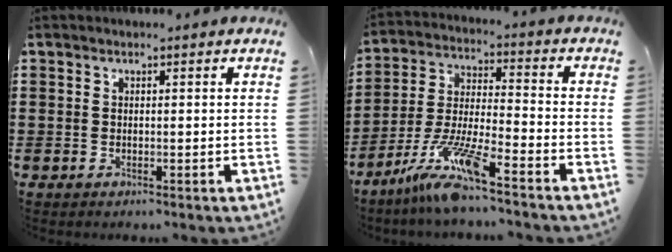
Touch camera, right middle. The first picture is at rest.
{"total": 10.6, "force": [-8.1, 0.4, 6.8], "torque": [-0.149, -0.008, -0.163]}